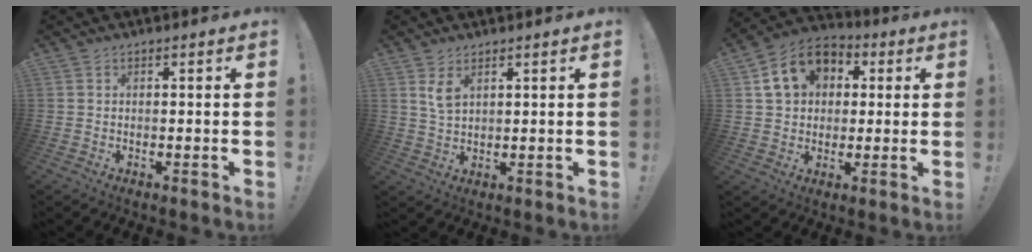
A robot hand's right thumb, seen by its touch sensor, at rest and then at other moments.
{"total": 4.1, "force": [2.3, 1.8, 2.9], "torque": [-0.046, -0.012, 0.041]}
{"total": 13.2, "force": [4.4, 10.4, 6.9], "torque": [-0.103, -0.001, 0.089]}